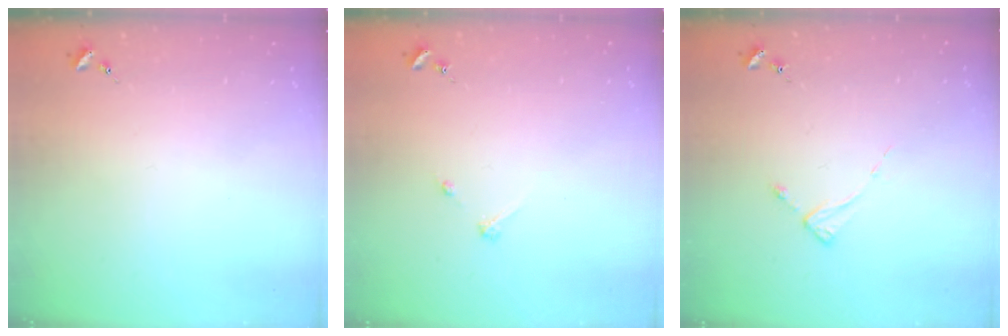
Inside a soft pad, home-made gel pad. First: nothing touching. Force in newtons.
{"total": 2.6, "press": 2.6, "slide": 0.3}
{"total": 2.5, "press": 2.5, "slide": 0.3}